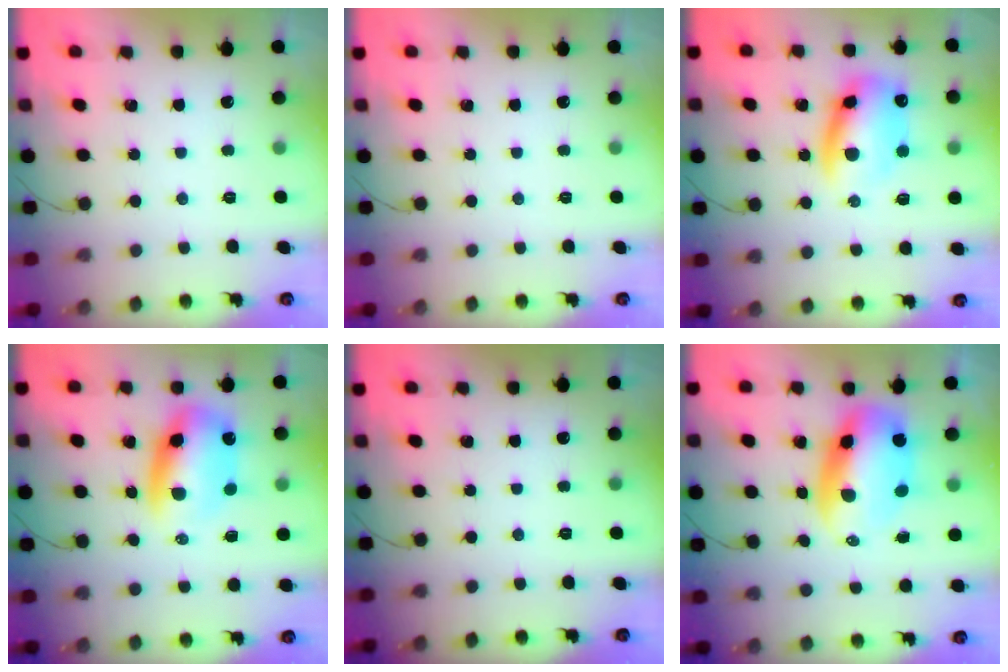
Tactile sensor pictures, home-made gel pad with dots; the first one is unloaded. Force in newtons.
{"total": 0.0}
{"total": 12.2, "press": 11.9, "slide": 2.6}
{"total": 11.3, "press": 11.0, "slide": 2.7}
{"total": 0.0}
{"total": 10.5, "press": 10.2, "slide": 2.5}